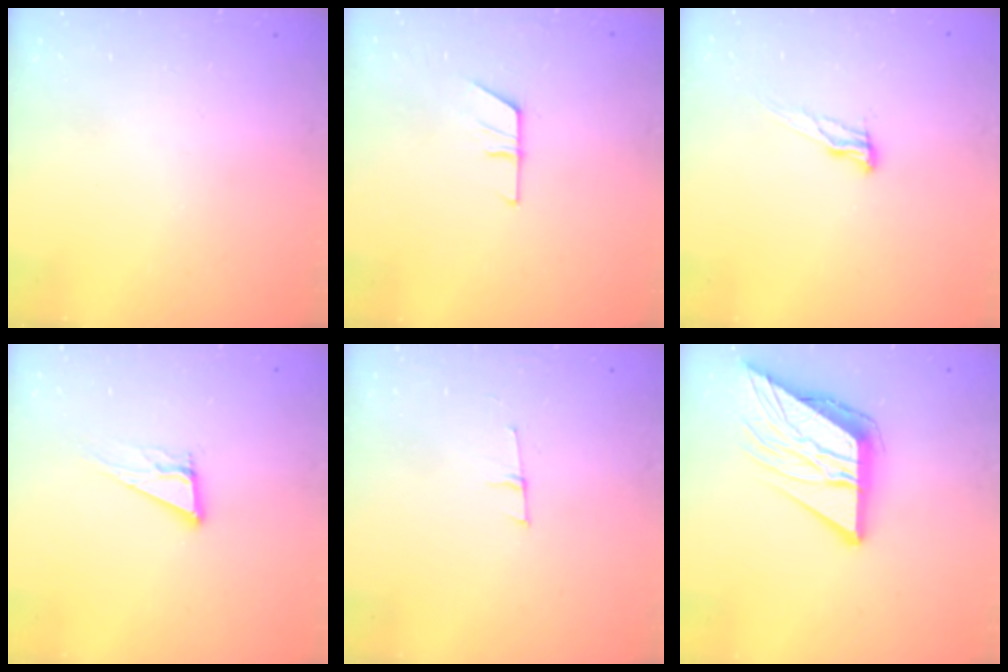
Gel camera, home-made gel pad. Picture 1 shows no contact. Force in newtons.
{"total": 5.1, "press": 5.1, "slide": 0.4}
{"total": 8.6, "press": 8.2, "slide": 2.5}
{"total": 8.6, "press": 8.3, "slide": 2.4}
{"total": 5.3, "press": 4.5, "slide": 2.9}
{"total": 13.7, "press": 13.6, "slide": 1.6}